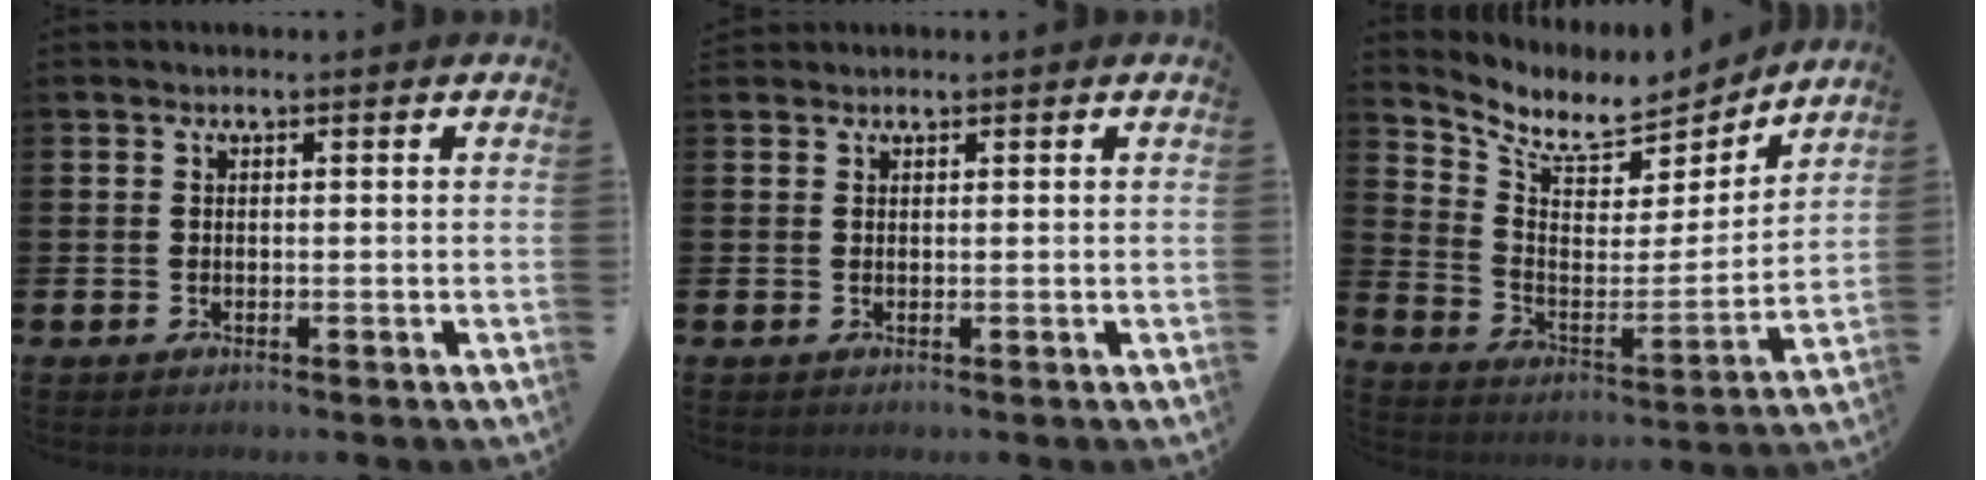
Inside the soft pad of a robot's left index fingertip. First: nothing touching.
{"total": 0.8, "force": [0.7, 0.3, -0.4], "torque": [0.017, -0.001, 0.011]}
{"total": 8.0, "force": [7.3, 2.8, 2.0], "torque": [-0.075, -0.058, 0.123]}